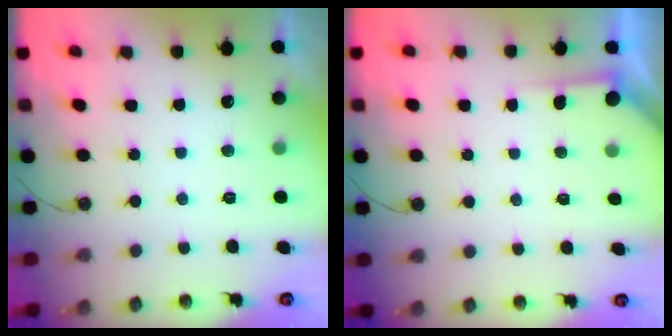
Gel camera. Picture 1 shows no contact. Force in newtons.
{"total": 2.3, "press": 2.3, "slide": 0.3}